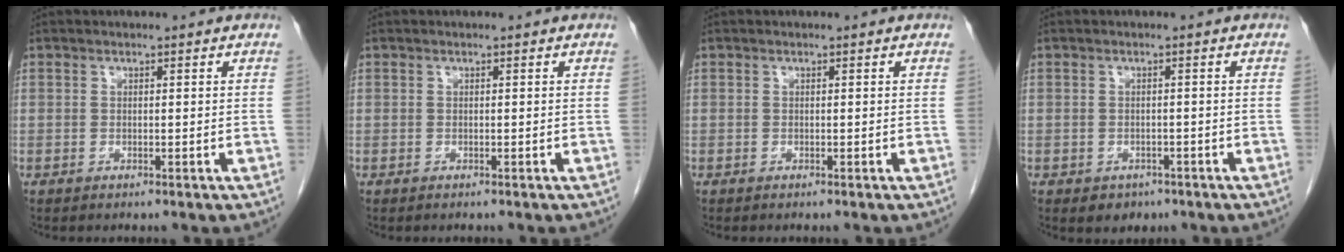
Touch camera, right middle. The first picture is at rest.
{"total": 0.0}
{"total": 0.0}
{"total": 2.8, "force": [-1.7, 2.1, 0.8], "torque": [-0.009, 0.004, -0.014]}